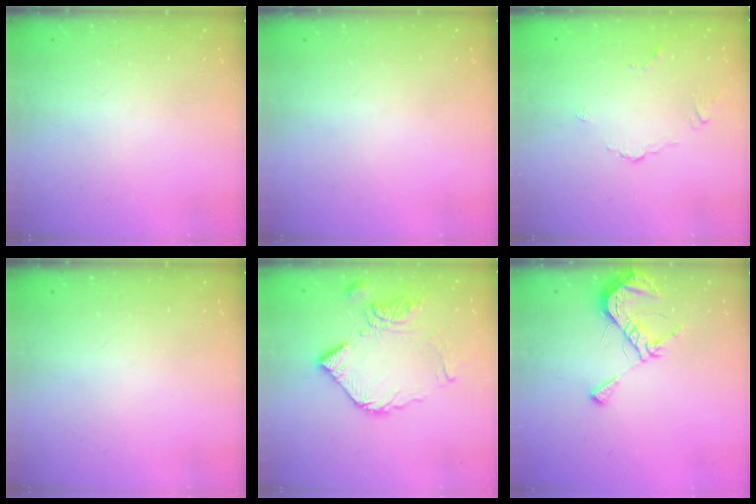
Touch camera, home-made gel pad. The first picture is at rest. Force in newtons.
{"total": 0.0}
{"total": 2.7, "press": 2.6, "slide": 0.6}
{"total": 0.0}
{"total": 13.2, "press": 13.2, "slide": 1.0}
{"total": 9.9, "press": 9.9, "slide": 0.6}